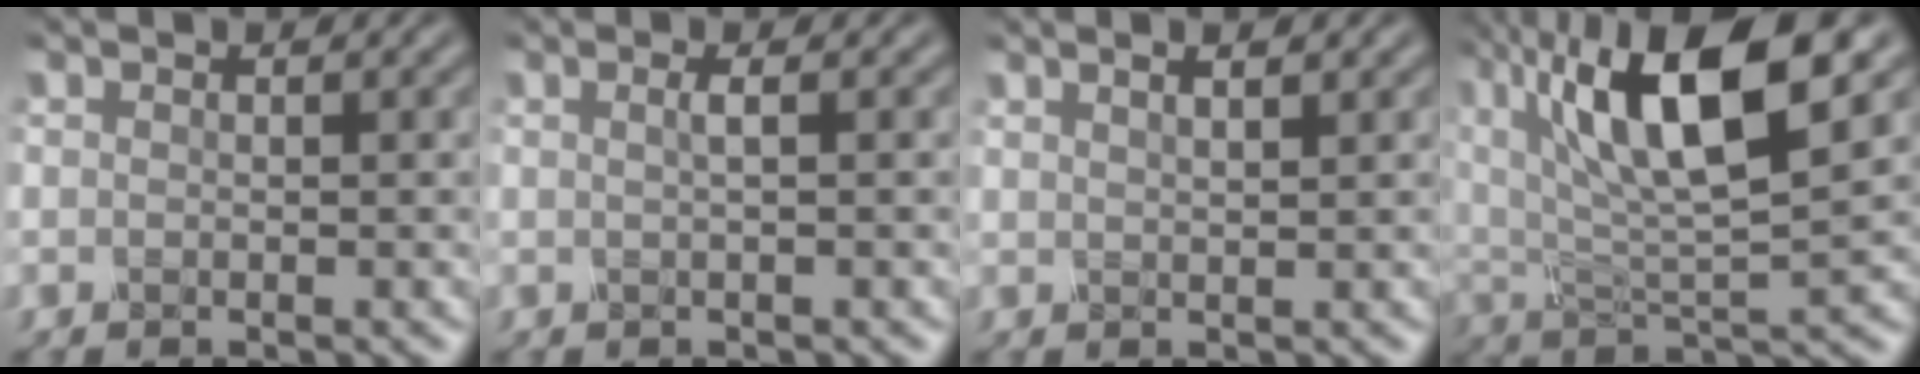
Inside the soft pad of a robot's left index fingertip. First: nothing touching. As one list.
[{"total": 1.2, "force": [0.1, 0.3, 1.1], "torque": [-0.018, 0.003, -0.004]}, {"total": 2.3, "force": [1.5, 0.8, 1.6], "torque": [-0.008, 0.005, 0.002]}, {"total": 12.0, "force": [5.2, 3.9, 10.1], "torque": [-0.185, 0.010, 0.087]}]